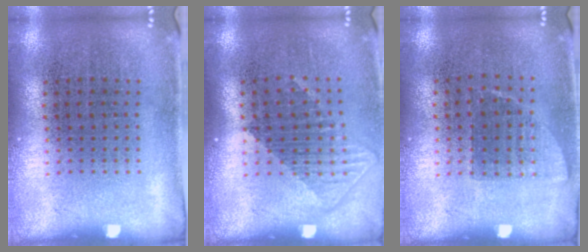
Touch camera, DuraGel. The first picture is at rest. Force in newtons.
{"total": 1.3, "press": 1.0, "slide": 0.8}
{"total": 0.8, "press": 0.7, "slide": 0.4}